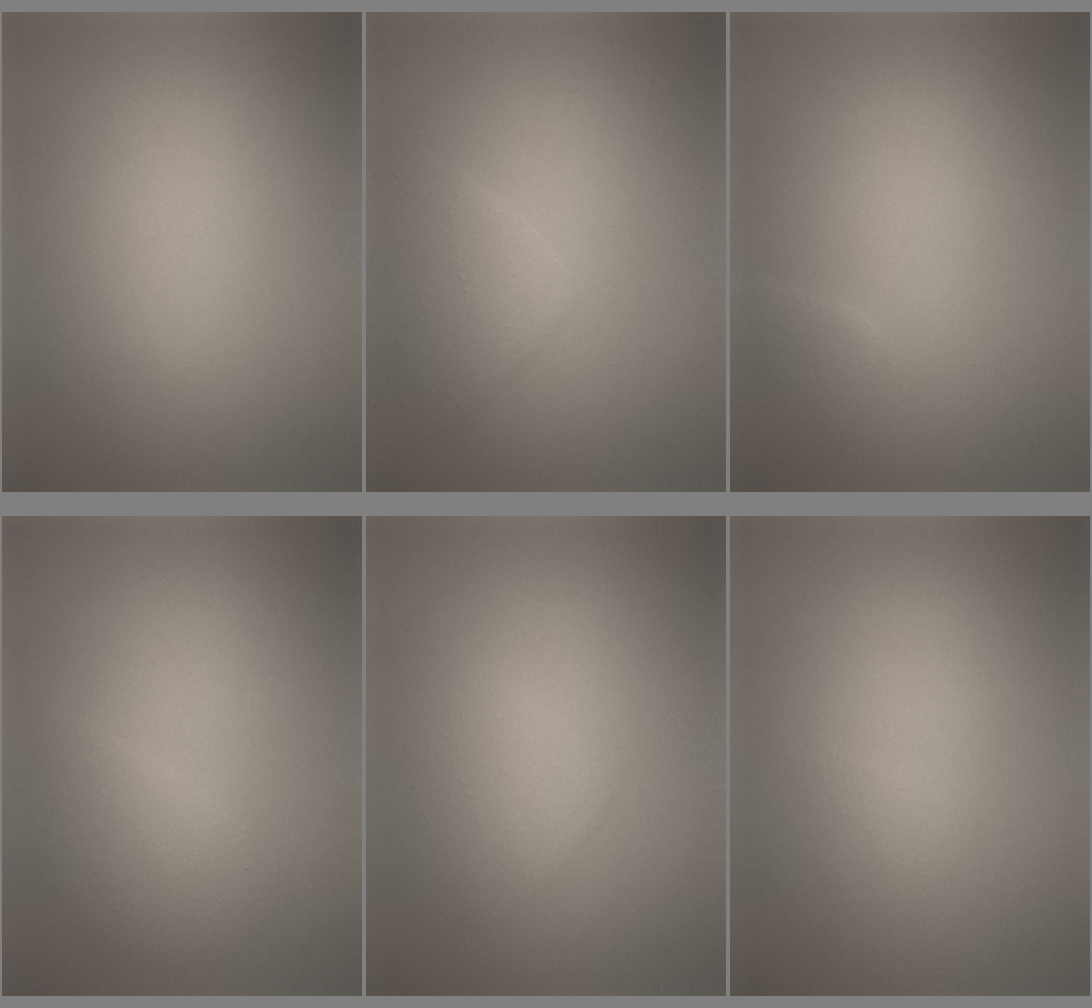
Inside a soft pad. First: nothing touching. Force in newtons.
{"total": 2.4, "press": 2.4, "slide": 0.1}
{"total": 1.3, "press": 1.3, "slide": 0.0}
{"total": 2.3, "press": 2.3, "slide": 0.1}
{"total": 1.8, "press": 1.8, "slide": 0.1}
{"total": 0.6, "press": 0.6, "slide": 0.1}